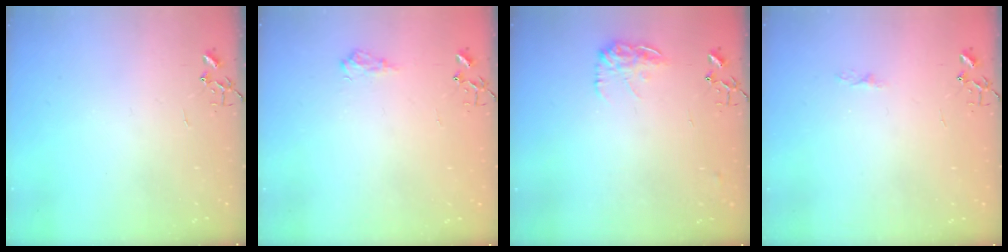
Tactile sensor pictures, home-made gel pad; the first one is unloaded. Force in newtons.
{"total": 7.4, "press": 7.4, "slide": 0.9}
{"total": 10.8, "press": 10.7, "slide": 0.6}
{"total": 3.6, "press": 3.5, "slide": 0.5}